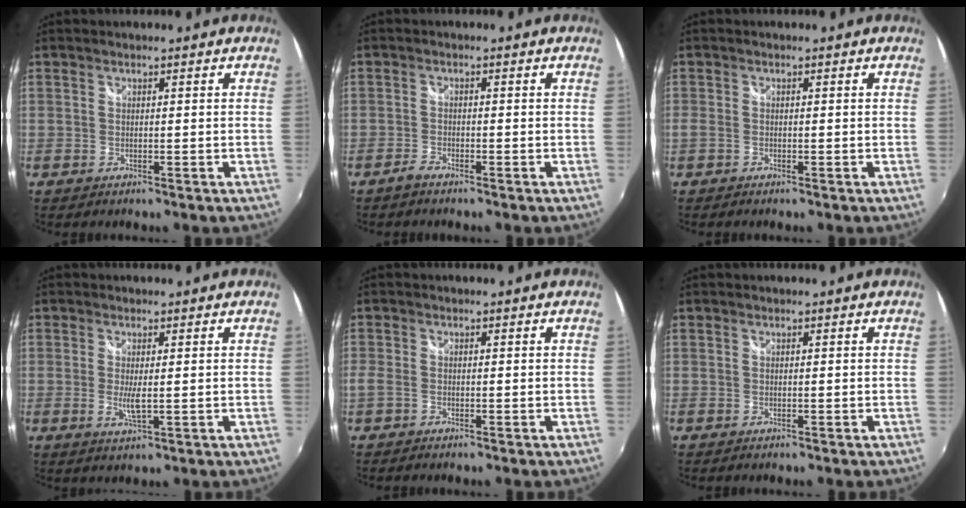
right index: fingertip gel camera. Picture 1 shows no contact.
{"total": 1.8, "force": [-1.6, 0.4, 0.6], "torque": [-0.021, -0.002, -0.035]}
{"total": 1.5, "force": [-1.0, 0.8, 0.7], "torque": [-0.017, -0.004, -0.022]}
{"total": 3.2, "force": [-0.3, 0.6, 3.1], "torque": [-0.060, -0.009, -0.005]}
{"total": 2.0, "force": [-1.2, 1.0, 1.1], "torque": [-0.026, -0.004, -0.028]}
{"total": 0.0}